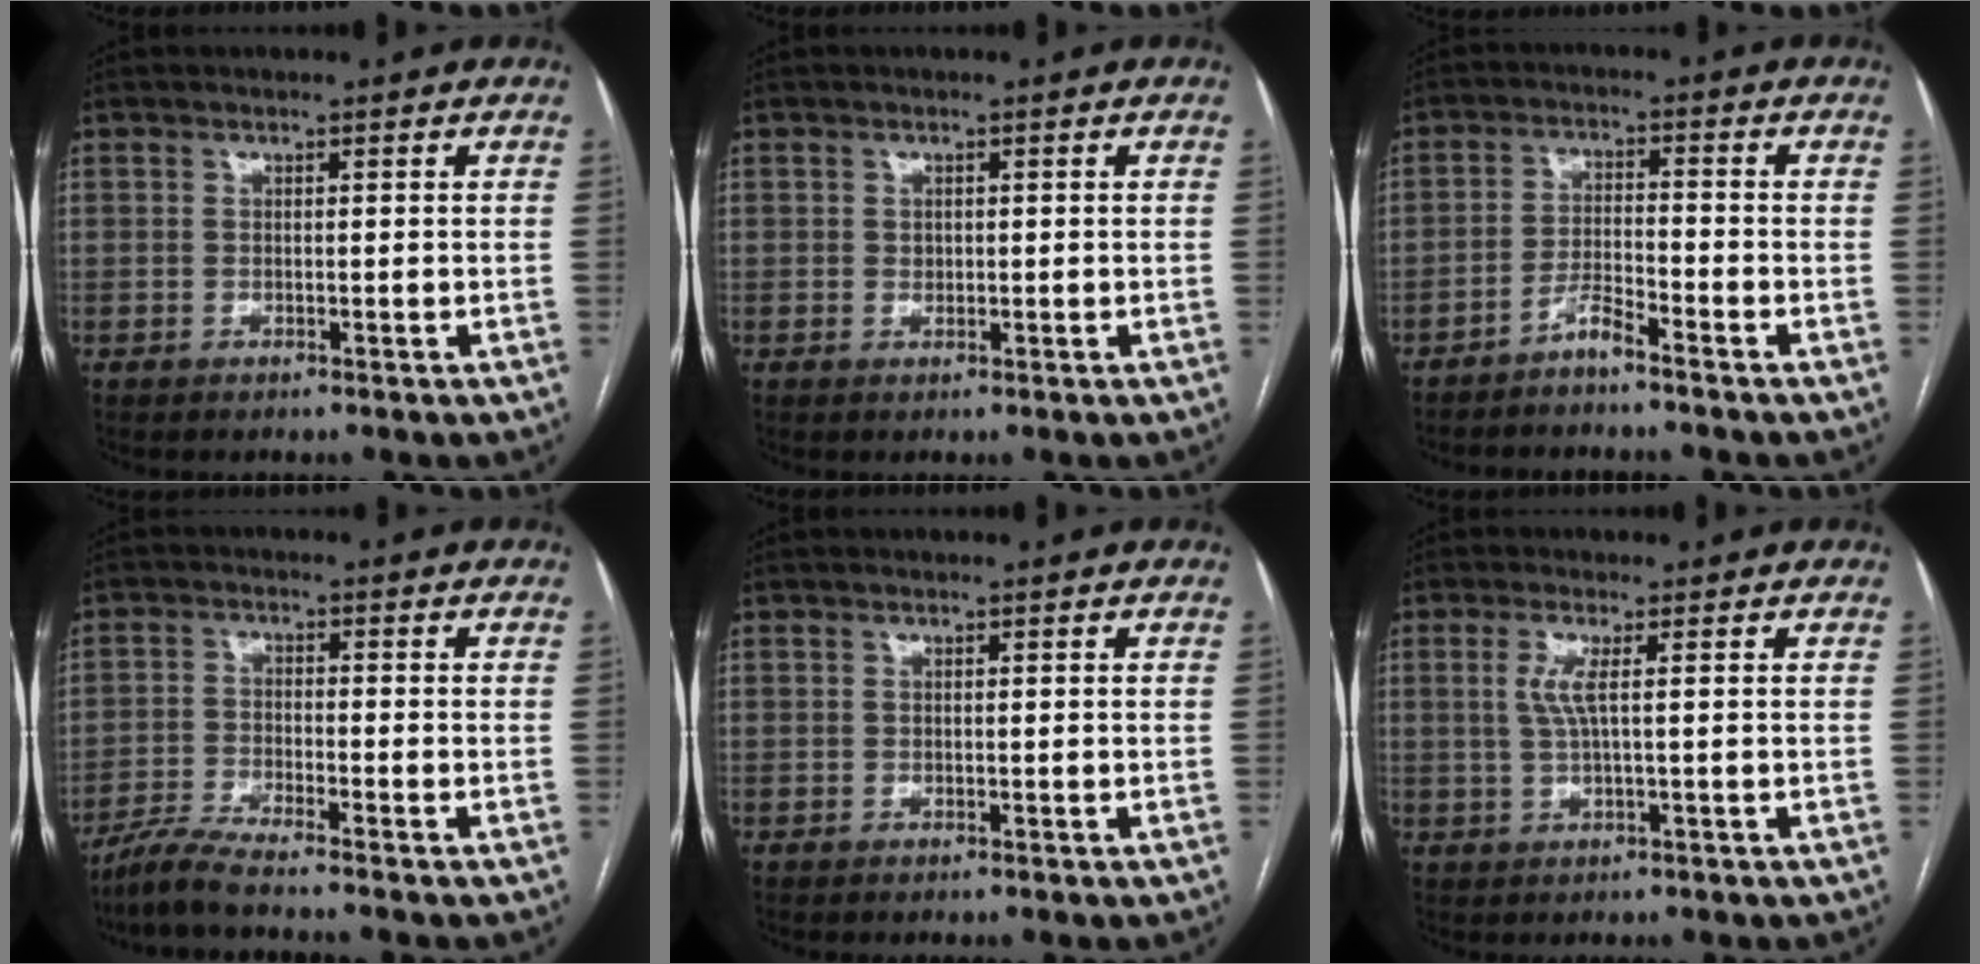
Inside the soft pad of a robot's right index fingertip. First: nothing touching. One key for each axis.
{"total": 1.1, "fx": 0.1, "fy": 0.9, "fz": 0.6, "tx": -0.009, "ty": 0.001, "tz": 0.004}
{"total": 3.4, "fx": -3.0, "fy": 0.0, "fz": 1.7, "tx": -0.034, "ty": -0.002, "tz": -0.059}
{"total": 5.6, "fx": -5.0, "fy": -0.9, "fz": 2.5, "tx": -0.051, "ty": -0.023, "tz": -0.099}
{"total": 0.0}
{"total": 3.2, "fx": 0.7, "fy": 0.1, "fz": 3.1, "tx": -0.074, "ty": 0.001, "tz": 0.016}